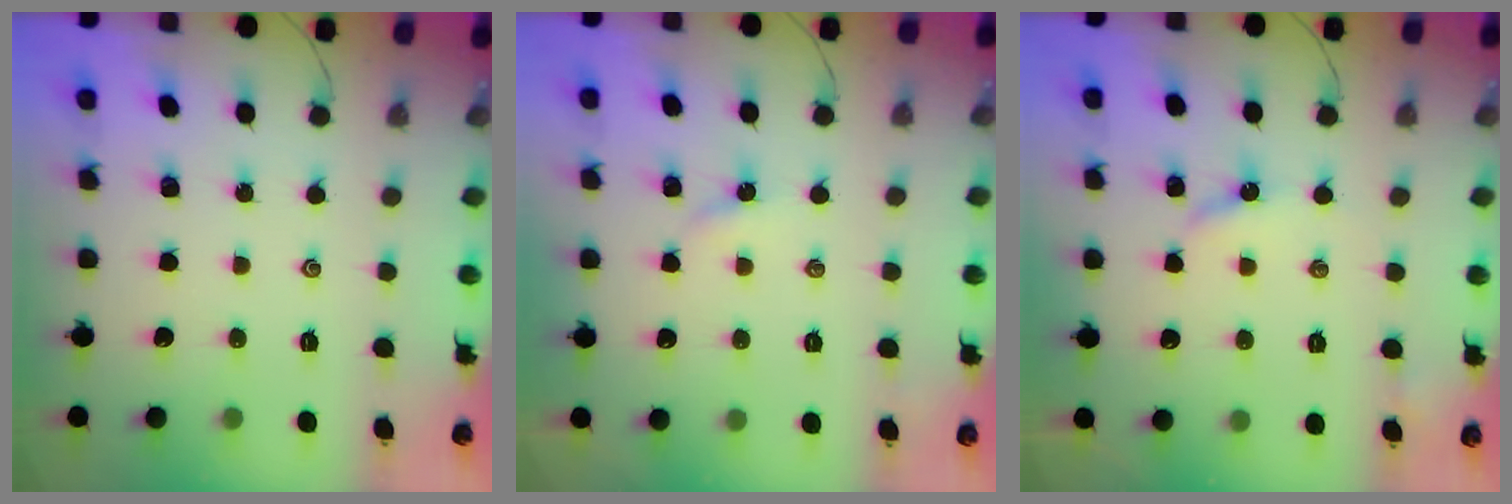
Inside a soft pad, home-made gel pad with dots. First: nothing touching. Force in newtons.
{"total": 1.7, "press": 1.6, "slide": 0.3}
{"total": 3.3, "press": 3.3, "slide": 0.4}